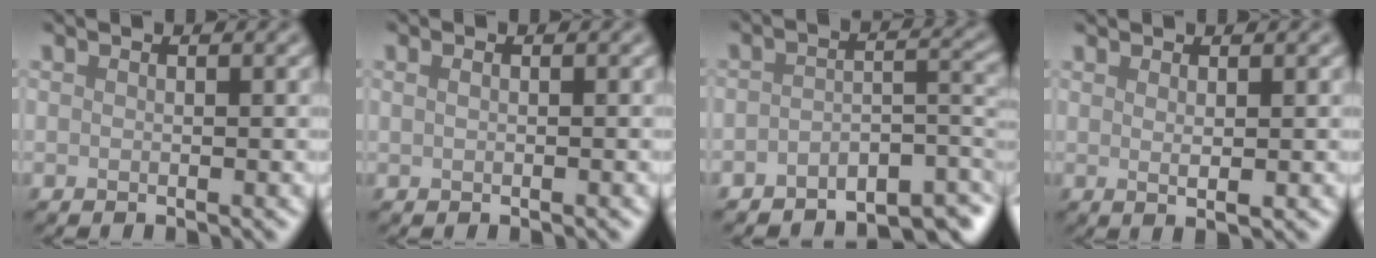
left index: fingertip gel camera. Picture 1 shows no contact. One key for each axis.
{"total": 0.9, "fx": 0.3, "fy": 0.5, "fz": 0.6, "tx": -0.008, "ty": 0.002, "tz": 0.007}
{"total": 5.1, "fx": -4.0, "fy": 1.9, "fz": 2.6, "tx": -0.026, "ty": -0.005, "tz": -0.066}
{"total": 1.6, "fx": 0.6, "fy": 0.4, "fz": 1.4, "tx": -0.021, "ty": -0.001, "tz": 0.010}